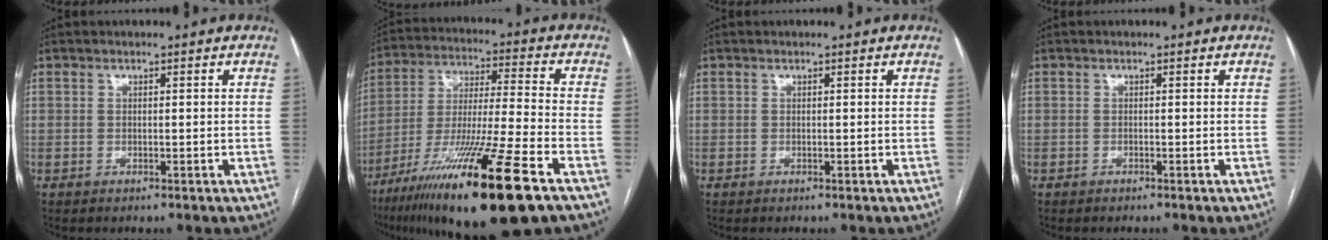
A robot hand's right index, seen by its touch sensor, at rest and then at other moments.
{"total": 22.0, "force": [-13.0, 0.3, 17.8], "torque": [-0.309, -0.051, -0.228]}
{"total": 0.0}
{"total": 0.0}